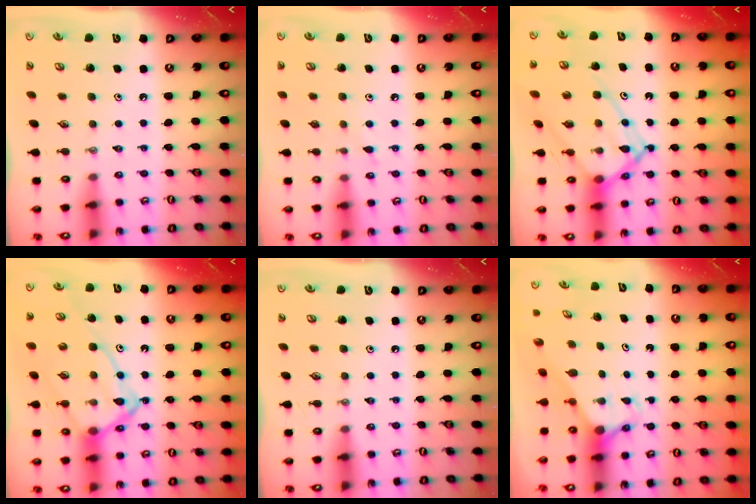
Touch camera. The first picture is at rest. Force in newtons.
{"total": 5.0, "press": 5.0, "slide": 0.5}
{"total": 14.7, "press": 14.7, "slide": 1.3}
{"total": 15.3, "press": 15.2, "slide": 1.5}
{"total": 0.0}
{"total": 2.7, "press": 2.7, "slide": 0.0}